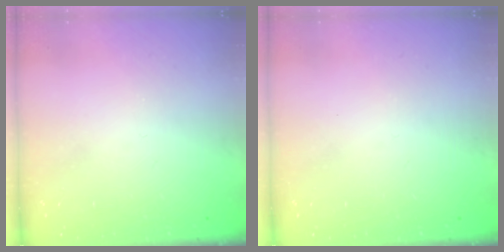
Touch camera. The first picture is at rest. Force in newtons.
{"total": 0.0}